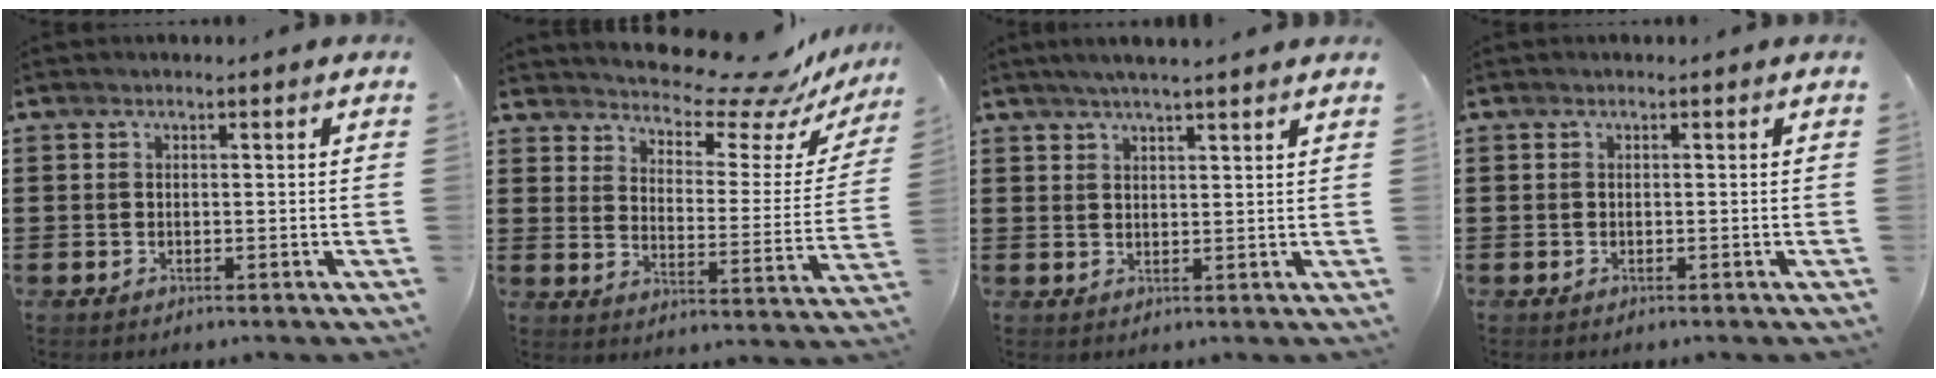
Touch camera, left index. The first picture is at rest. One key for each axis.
{"total": 9.6, "fx": 8.9, "fy": 1.7, "fz": 3.4, "tx": -0.075, "ty": -0.068, "tz": 0.149}
{"total": 2.9, "fx": 2.5, "fy": 0.1, "fz": 1.4, "tx": -0.032, "ty": 0.003, "tz": 0.046}
{"total": 0.0}